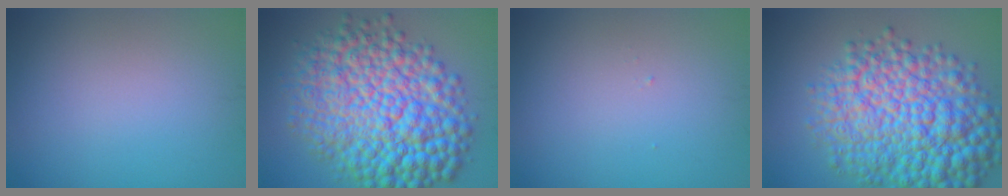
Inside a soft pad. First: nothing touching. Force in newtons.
{"total": 13.8, "press": 13.8, "slide": 0.0}
{"total": 0.0}
{"total": 12.3, "press": 12.3, "slide": 0.2}